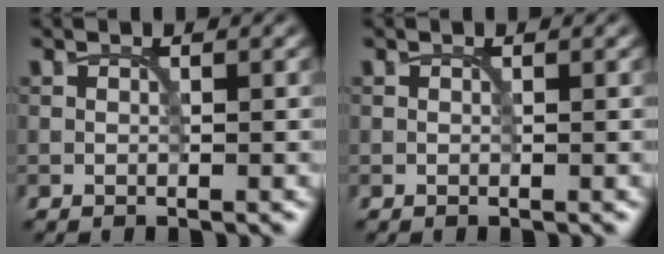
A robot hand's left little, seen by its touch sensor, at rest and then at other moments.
{"total": 0.0}